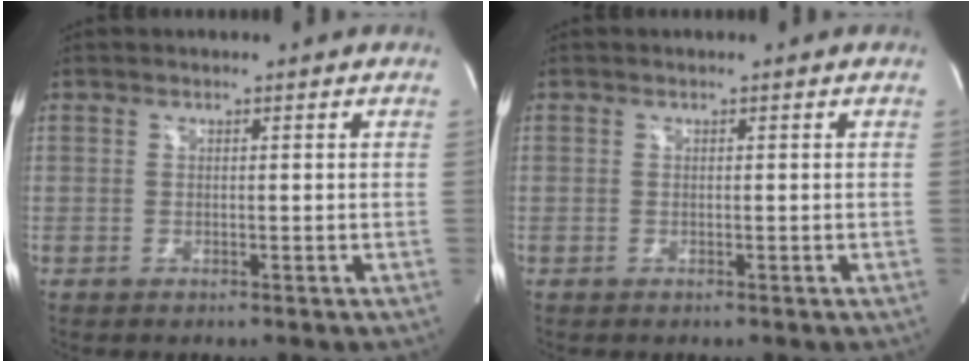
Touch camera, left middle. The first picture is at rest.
{"total": 0.0}